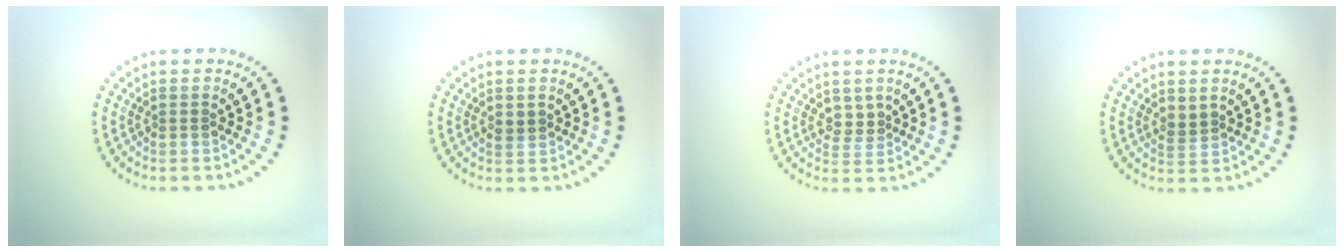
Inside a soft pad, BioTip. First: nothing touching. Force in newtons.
{"total": 0.8, "press": 0.8, "slide": 0.3}
{"total": 1.6, "press": 1.2, "slide": 1.1}
{"total": 1.4, "press": 1.1, "slide": 0.8}